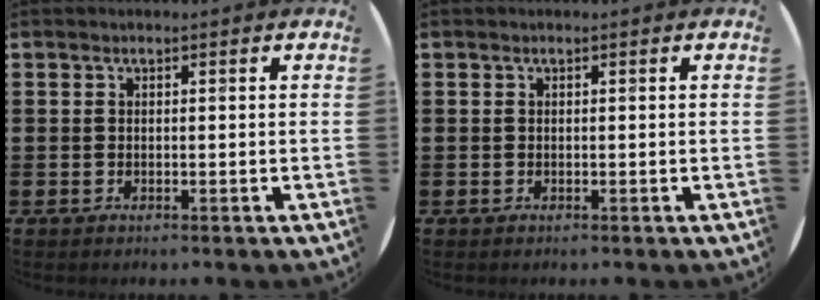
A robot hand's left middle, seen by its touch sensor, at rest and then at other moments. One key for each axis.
{"total": 0.0}